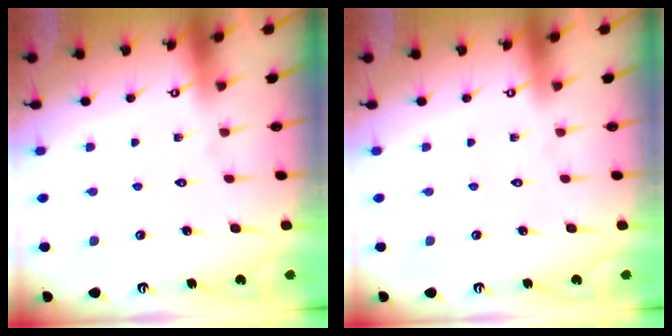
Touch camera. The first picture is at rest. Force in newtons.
{"total": 0.0}